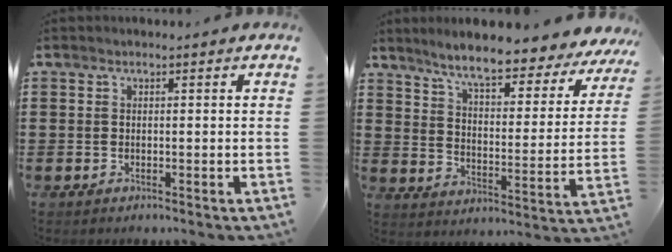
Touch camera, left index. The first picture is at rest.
{"total": 7.7, "force": [6.7, 0.4, 3.8], "torque": [-0.092, -0.041, 0.110]}